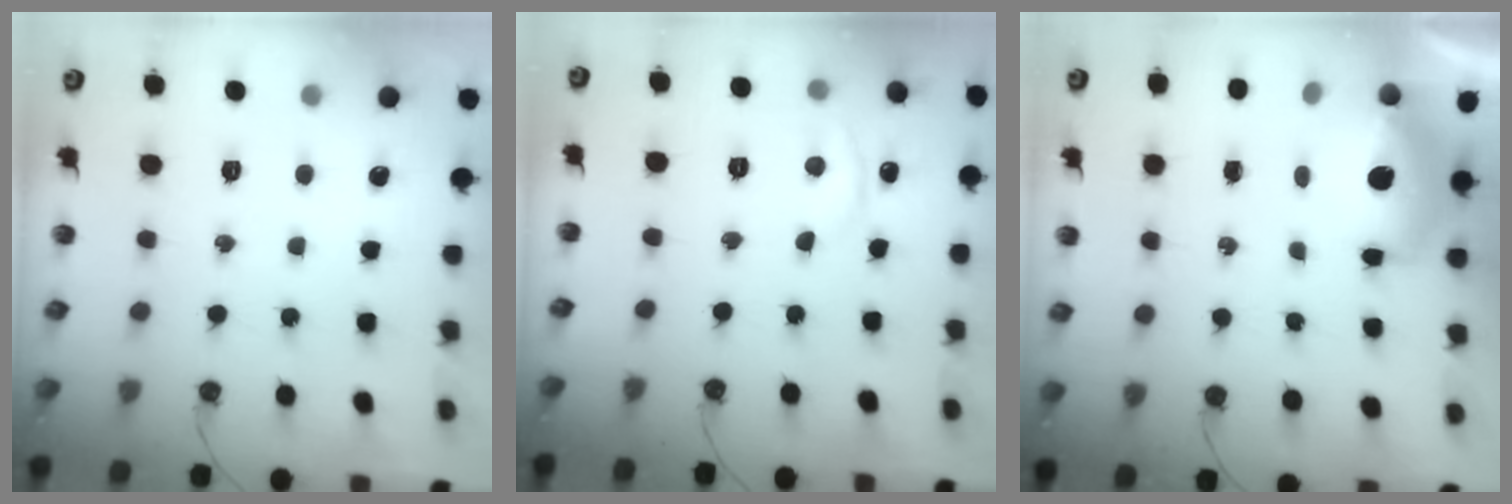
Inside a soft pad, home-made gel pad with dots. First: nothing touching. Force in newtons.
{"total": 3.5, "press": 3.4, "slide": 0.5}
{"total": 10.5, "press": 10.4, "slide": 1.2}